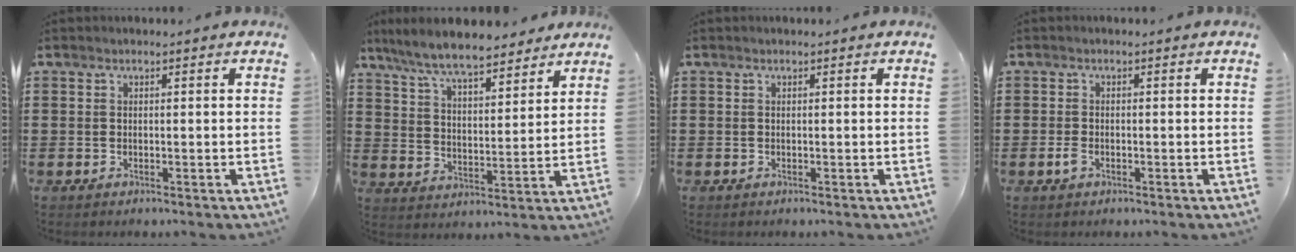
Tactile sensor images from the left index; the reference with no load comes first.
{"total": 8.1, "force": [7.2, 1.2, 3.3], "torque": [-0.092, -0.029, 0.130]}
{"total": 0.0}
{"total": 1.8, "force": [-0.7, 0.9, 1.3], "torque": [-0.042, -0.005, -0.018]}